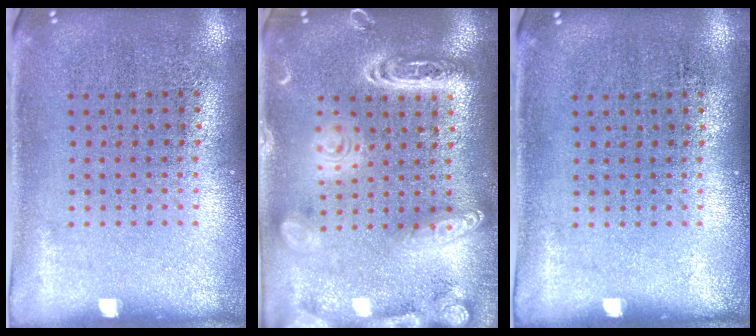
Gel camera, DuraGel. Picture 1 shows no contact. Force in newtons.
{"total": 3.7, "press": 3.7, "slide": 0.3}
{"total": 0.0}